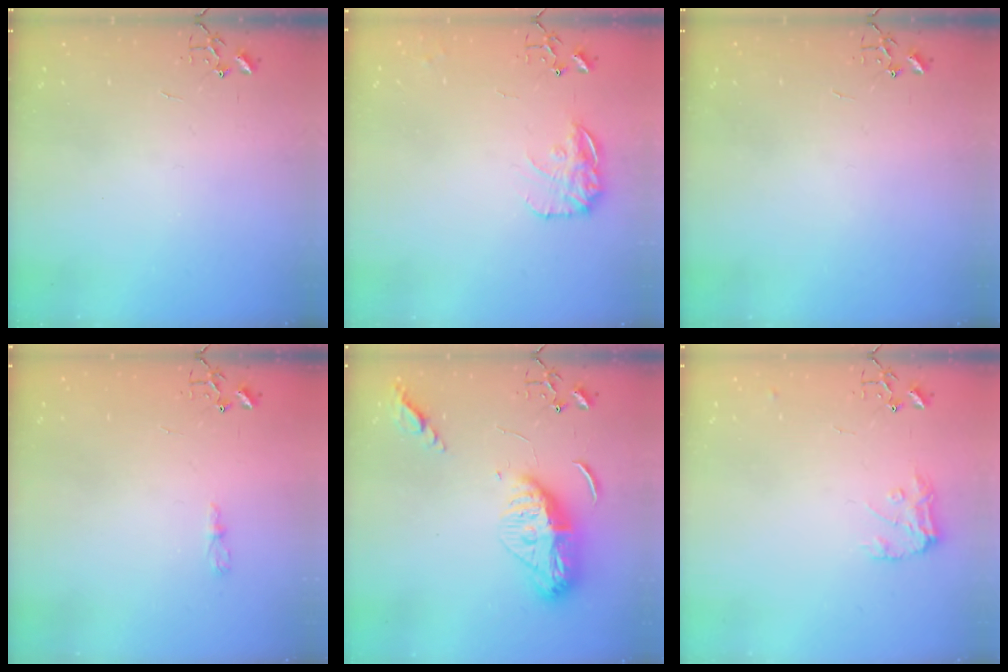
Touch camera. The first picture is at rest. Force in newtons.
{"total": 12.9, "press": 12.8, "slide": 0.6}
{"total": 0.0}
{"total": 3.5, "press": 3.5, "slide": 0.5}
{"total": 13.7, "press": 13.7, "slide": 1.4}
{"total": 9.8, "press": 9.8, "slide": 0.6}